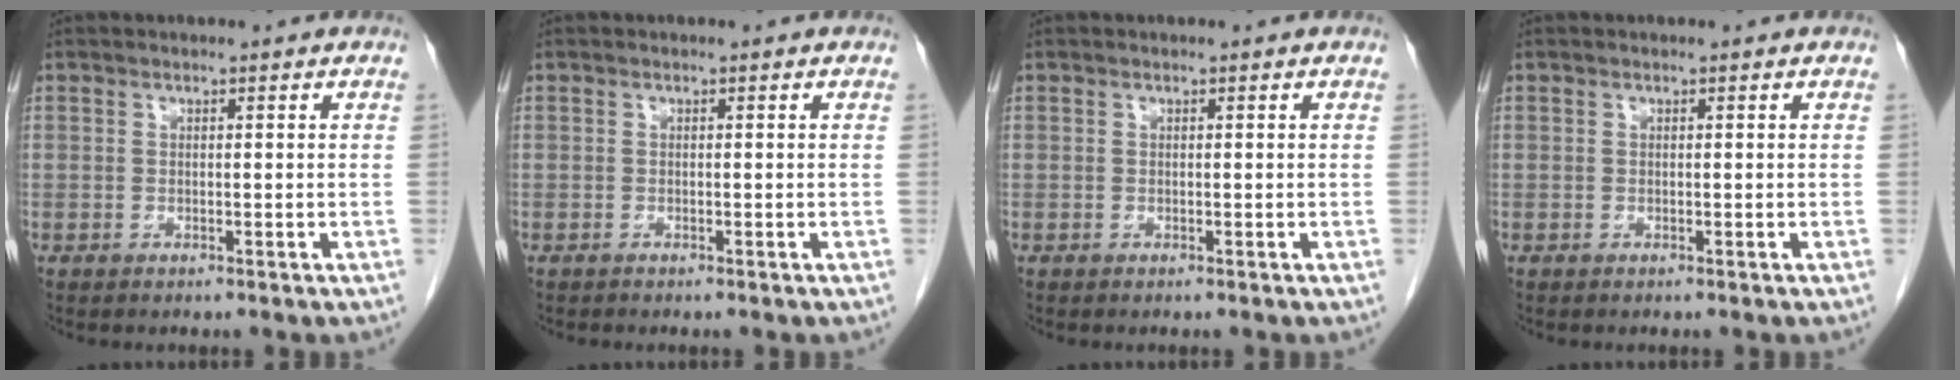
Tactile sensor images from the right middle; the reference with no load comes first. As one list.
[{"total": 1.7, "force": [1.7, -0.1, -0.1], "torque": [-0.003, -0.005, 0.028]}, {"total": 0.0}, {"total": 0.0}]